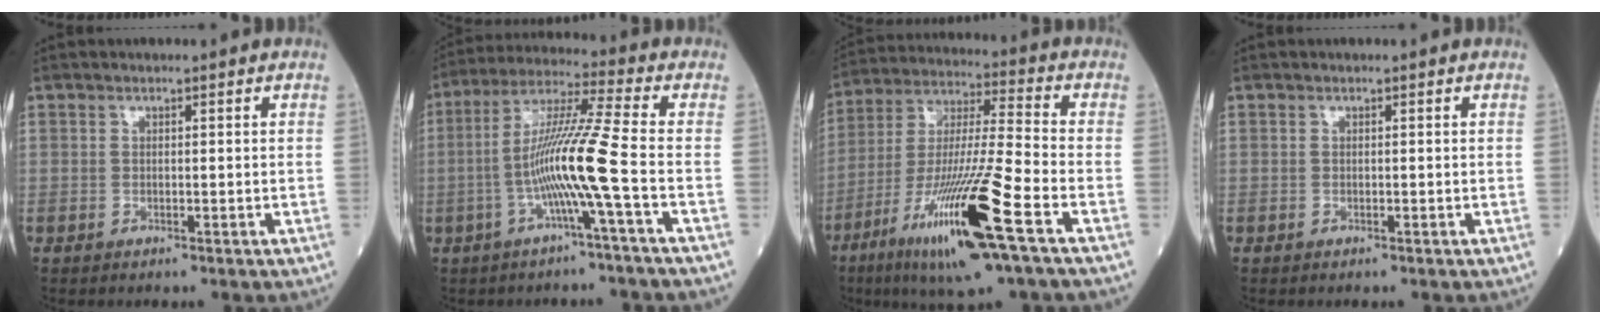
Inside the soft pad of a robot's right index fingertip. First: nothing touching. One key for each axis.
{"total": 11.1, "fx": -2.9, "fy": -1.9, "fz": 10.5, "tx": -0.205, "ty": 0.010, "tz": -0.059}
{"total": 19.2, "fx": -9.1, "fy": 0.5, "fz": 16.9, "tx": -0.337, "ty": -0.036, "tz": -0.169}
{"total": 0.0}